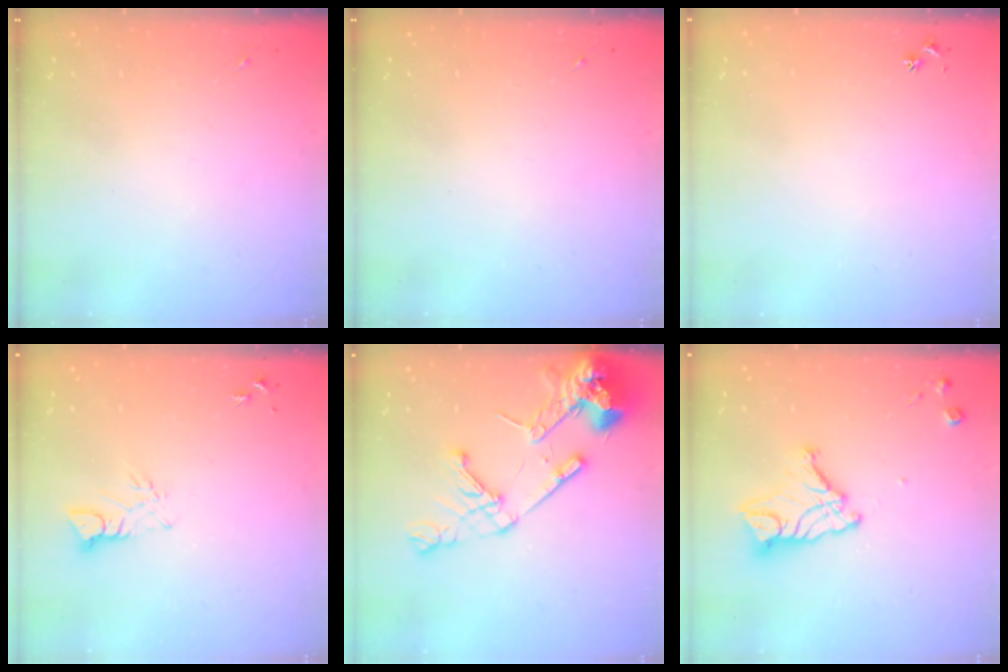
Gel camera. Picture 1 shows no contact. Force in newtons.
{"total": 0.0}
{"total": 2.5, "press": 2.5, "slide": 0.3}
{"total": 4.0, "press": 4.0, "slide": 0.4}
{"total": 19.4, "press": 19.2, "slide": 2.7}
{"total": 13.7, "press": 13.7, "slide": 1.3}